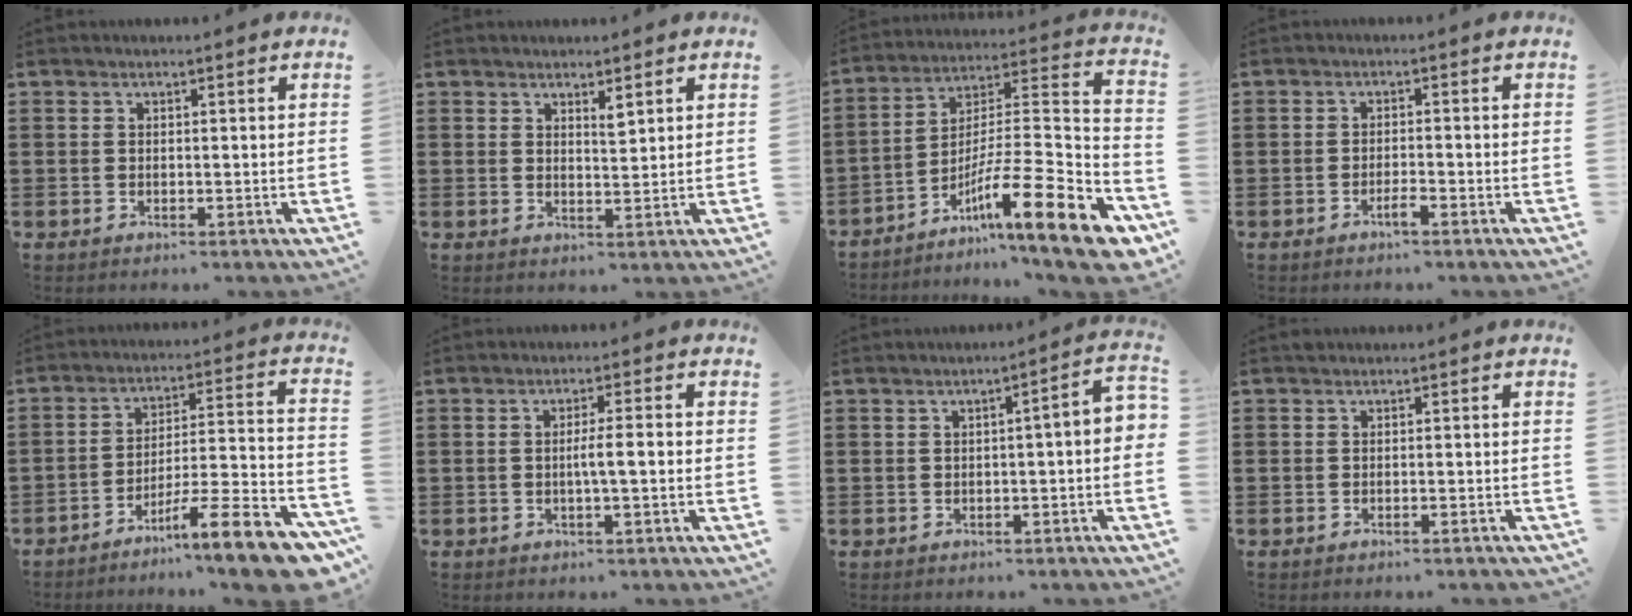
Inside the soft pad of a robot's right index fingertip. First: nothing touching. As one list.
[{"total": 1.9, "force": [1.6, 0.4, 0.9], "torque": [-0.012, -0.001, 0.028]}, {"total": 16.6, "force": [-9.4, 2.8, 13.4], "torque": [-0.193, 0.013, -0.163]}, {"total": 1.8, "force": [-1.2, 0.2, 1.3], "torque": [-0.023, -0.003, -0.021]}, {"total": 13.0, "force": [-9.5, 1.2, 8.8], "torque": [-0.113, 0.024, -0.175]}, {"total": 3.0, "force": [-0.5, 0.2, 2.9], "torque": [-0.050, -0.003, -0.011]}, {"total": 2.5, "force": [-1.1, 0.3, 2.2], "torque": [-0.038, -0.001, -0.023]}, {"total": 0.7, "force": [-0.7, 0.1, 0.1], "torque": [-0.005, 0.000, -0.014]}]